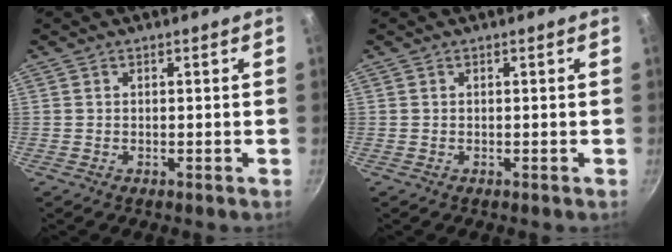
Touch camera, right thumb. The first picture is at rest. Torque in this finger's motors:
{"motor_torque": [-0.11, 0.11, 0.15, 0.10, 0.00]}